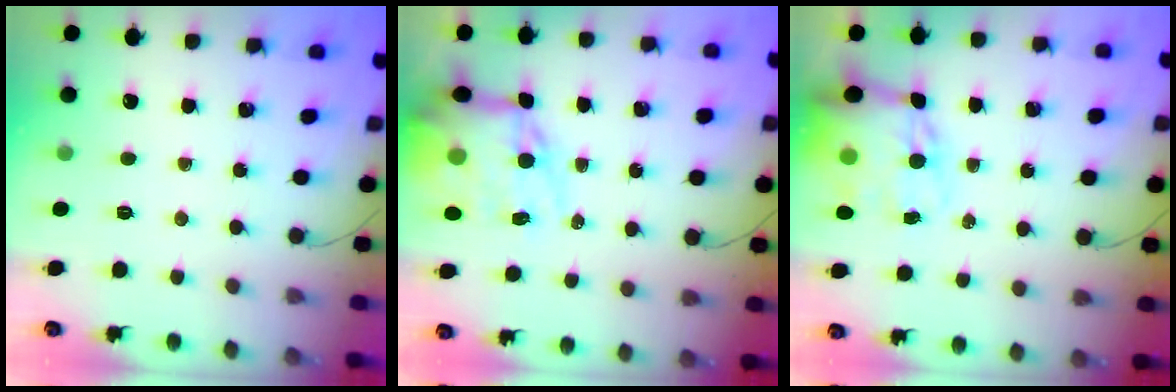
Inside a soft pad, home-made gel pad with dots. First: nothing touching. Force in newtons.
{"total": 18.3, "press": 17.9, "slide": 3.9}
{"total": 15.1, "press": 14.7, "slide": 3.3}